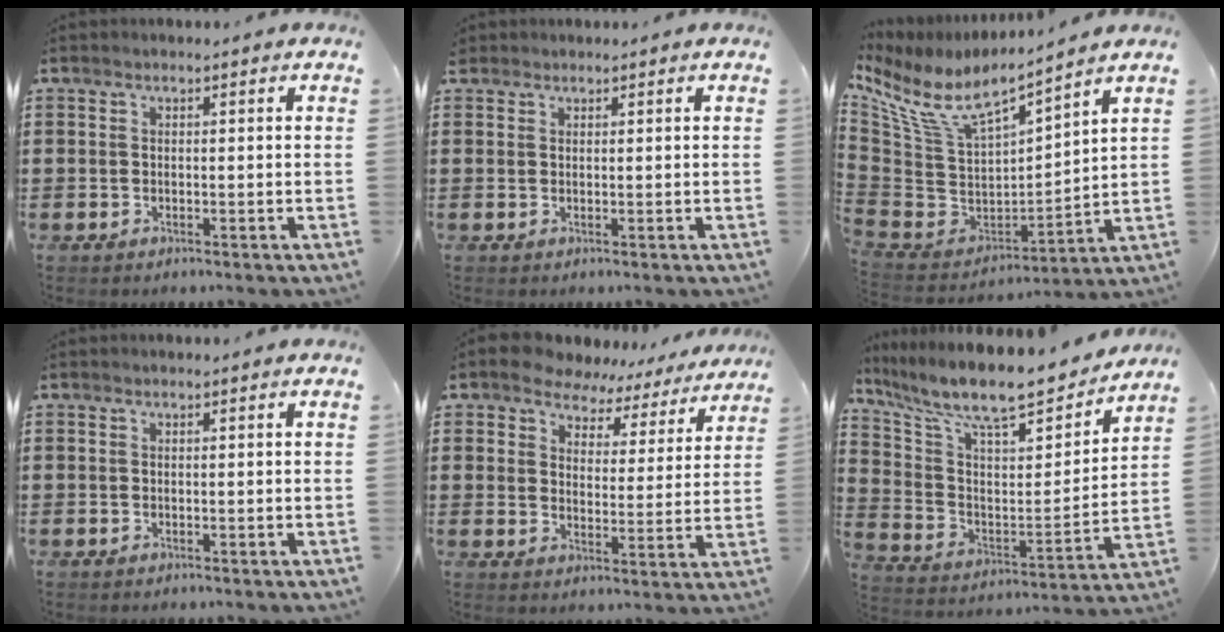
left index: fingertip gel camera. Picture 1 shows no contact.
{"total": 1.0, "force": [0.8, 0.5, 0.1], "torque": [-0.005, 0.003, 0.016]}
{"total": 9.0, "force": [6.7, 2.5, 5.5], "torque": [-0.135, -0.048, 0.117]}
{"total": 0.0}
{"total": 5.5, "force": [5.1, 2.0, 0.6], "torque": [-0.042, -0.023, 0.089]}
{"total": 10.7, "force": [9.2, 2.0, 5.1], "torque": [-0.131, -0.065, 0.153]}